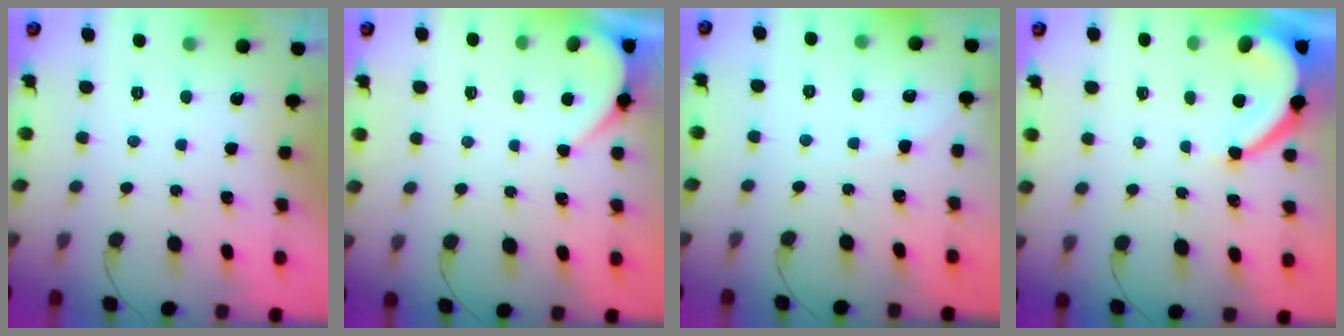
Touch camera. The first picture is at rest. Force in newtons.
{"total": 1.3, "press": 1.3, "slide": 0.1}
{"total": 3.3, "press": 3.3, "slide": 0.6}
{"total": 6.8, "press": 6.8, "slide": 0.5}